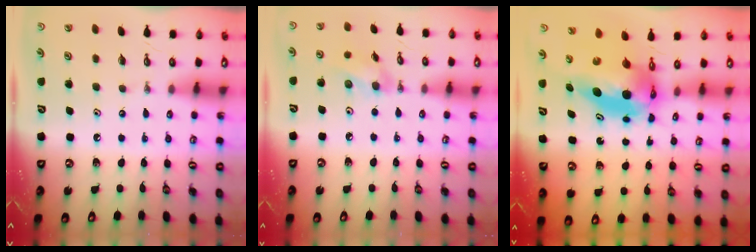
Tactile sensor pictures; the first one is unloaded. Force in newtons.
{"total": 8.7, "press": 8.3, "slide": 2.6}
{"total": 7.7, "press": 7.7, "slide": 0.9}